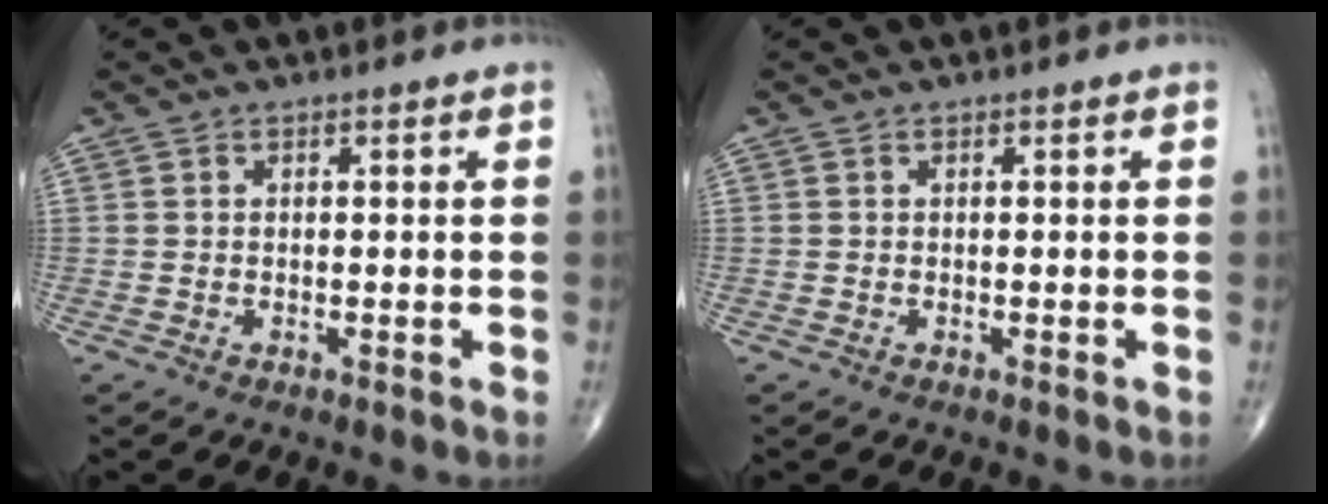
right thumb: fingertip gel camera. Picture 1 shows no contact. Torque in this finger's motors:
{"motor_torque": [0.65, -0.16, -0.14, -0.12, 0.00]}